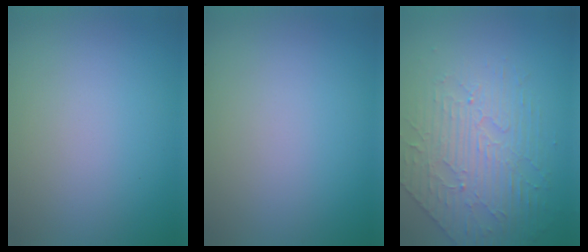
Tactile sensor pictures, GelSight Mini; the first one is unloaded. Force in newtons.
{"total": 0.0}
{"total": 3.9, "press": 3.8, "slide": 0.8}